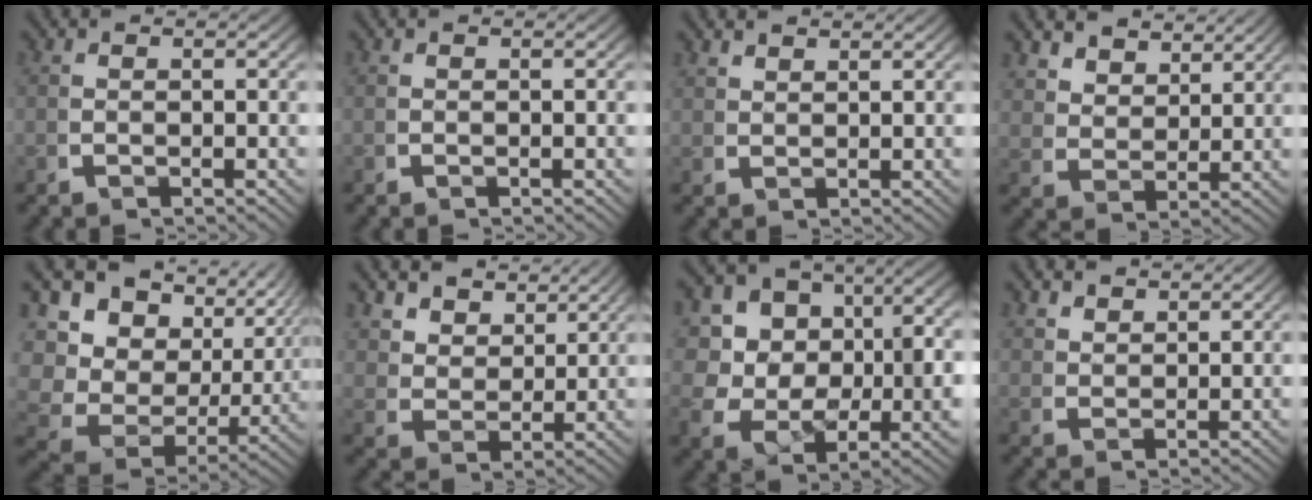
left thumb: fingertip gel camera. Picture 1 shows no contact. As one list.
[{"total": 0.0}, {"total": 2.1, "force": [2.1, -0.1, -0.1], "torque": [0.004, 0.003, 0.046]}, {"total": 4.5, "force": [3.8, 1.9, 1.6], "torque": [-0.028, -0.005, 0.073]}, {"total": 14.3, "force": [2.0, 10.6, 9.4], "torque": [-0.185, -0.009, 0.022]}, {"total": 5.1, "force": [3.8, 2.5, 2.1], "torque": [-0.041, -0.008, 0.073]}, {"total": 10.8, "force": [0.4, 8.2, 6.9], "torque": [-0.159, -0.046, 0.019]}, {"total": 3.1, "force": [3.0, 0.5, 0.4], "torque": [0.000, 0.002, 0.062]}]